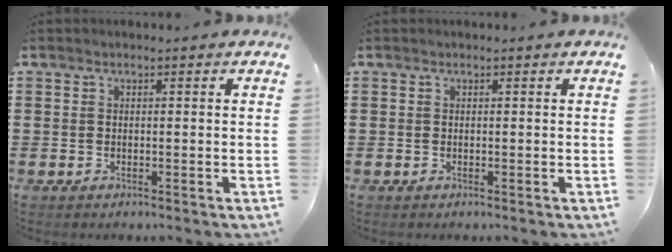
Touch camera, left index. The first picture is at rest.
{"total": 0.0}